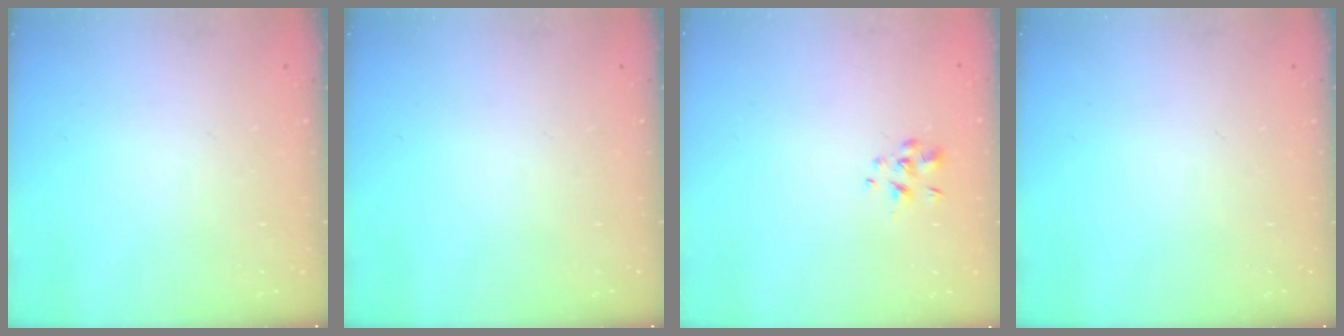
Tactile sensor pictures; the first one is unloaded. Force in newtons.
{"total": 0.0}
{"total": 1.6, "press": 1.5, "slide": 0.6}
{"total": 0.0}